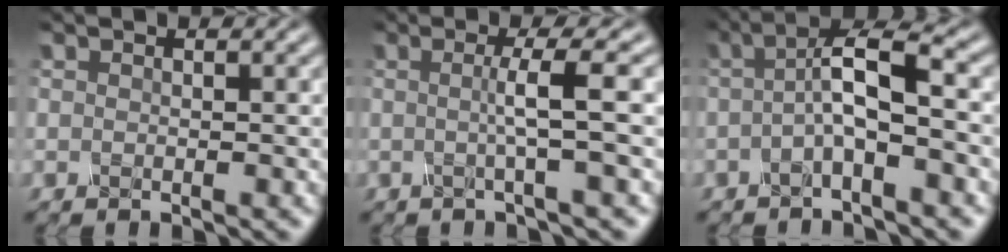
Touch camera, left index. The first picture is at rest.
{"total": 3.9, "force": [0.1, 0.5, 3.8], "torque": [-0.062, 0.001, -0.009]}
{"total": 4.7, "force": [-0.4, 1.1, 4.6], "torque": [-0.082, 0.020, -0.017]}